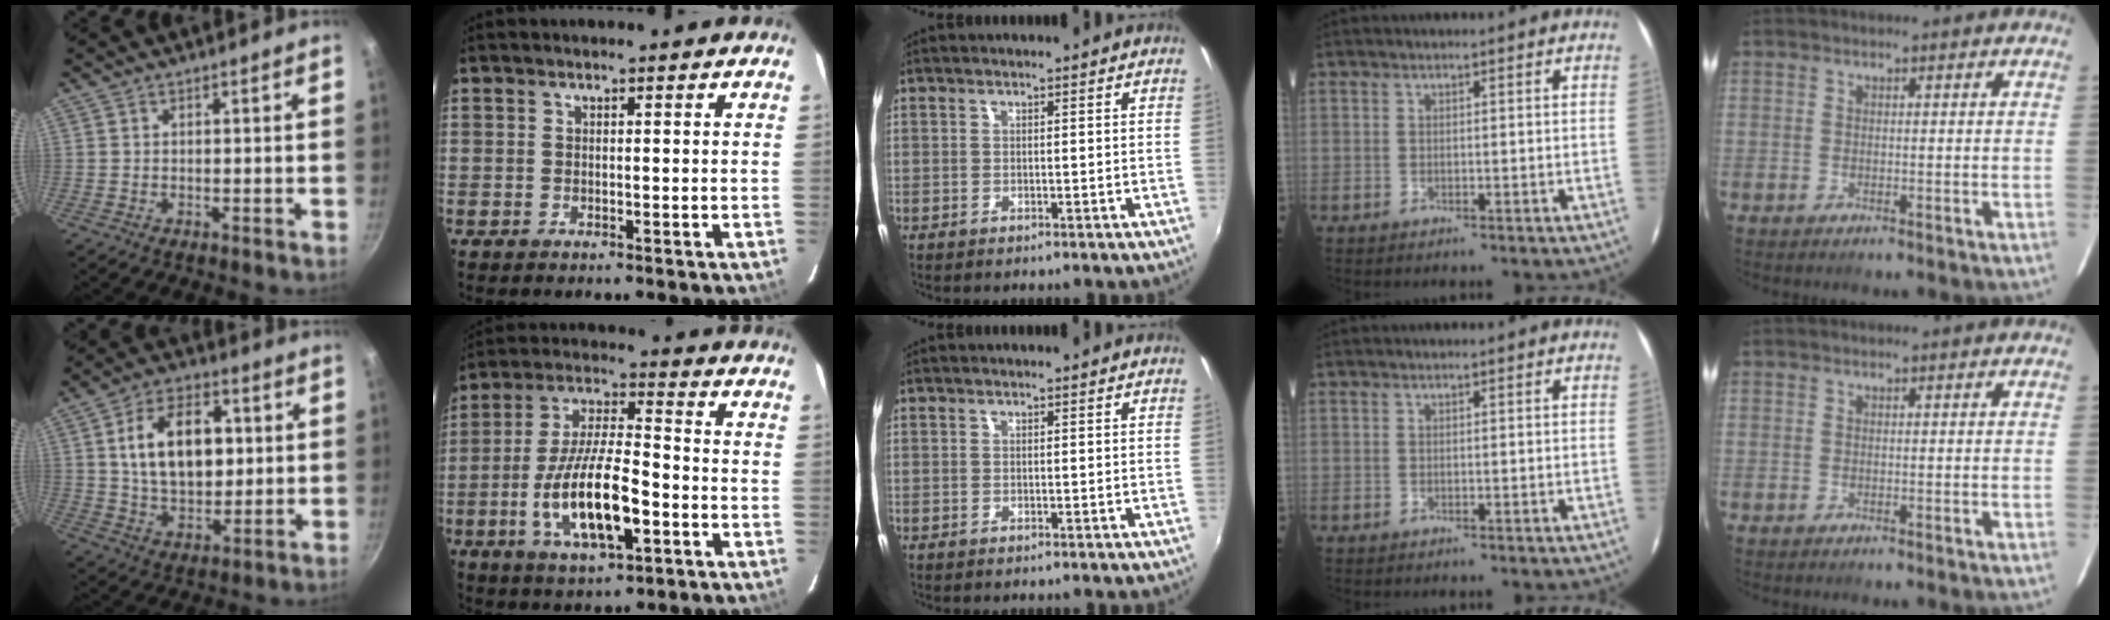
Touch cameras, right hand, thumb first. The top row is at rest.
{"thumb": {"total": 15.6, "force": [2.7, 9.9, 11.8], "torque": [-0.167, 0.001, 0.047]}, "index": {"total": 15.6, "force": [-5.1, 4.9, 13.9], "torque": [-0.280, -0.008, -0.088]}}